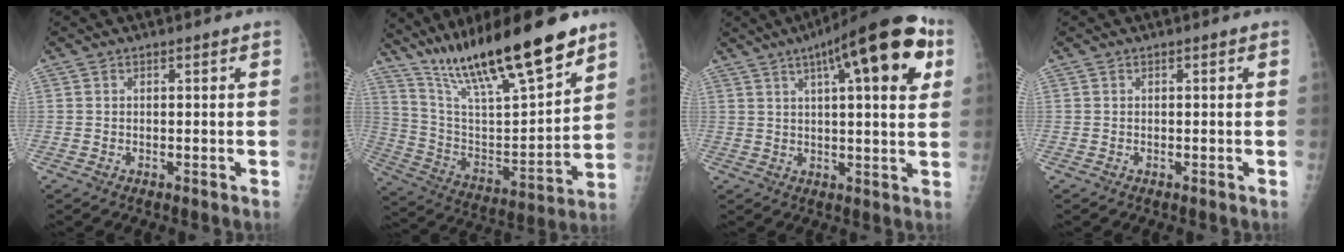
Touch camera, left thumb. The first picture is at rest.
{"total": 24.9, "force": [17.9, 4.8, 16.7], "torque": [-0.267, -0.065, 0.318]}
{"total": 19.6, "force": [8.4, 5.4, 16.8], "torque": [-0.225, 0.003, 0.114]}
{"total": 0.0}